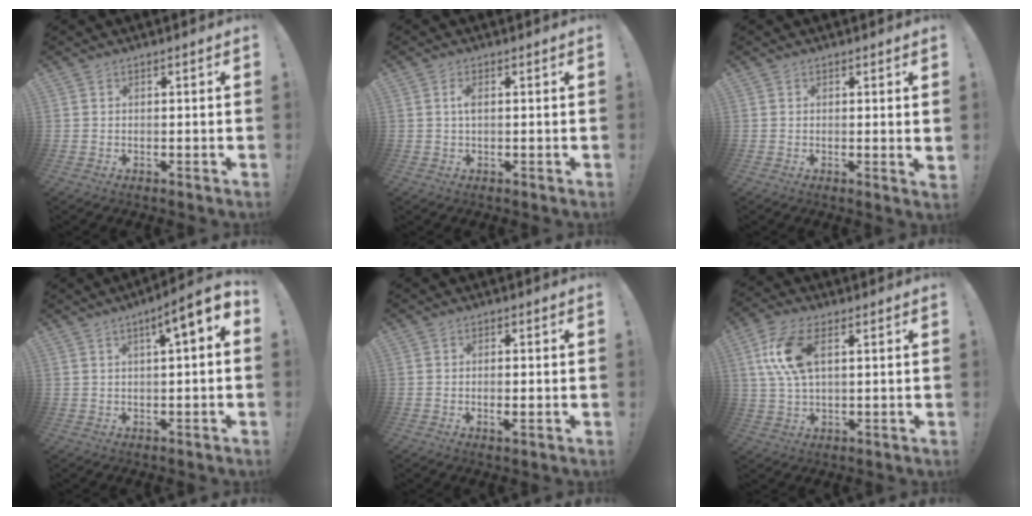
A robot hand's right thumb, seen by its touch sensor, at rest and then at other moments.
{"total": 2.1, "force": [0.1, 0.7, 2.0], "torque": [-0.033, 0.002, -0.001]}
{"total": 1.5, "force": [0.7, -0.1, 1.3], "torque": [-0.007, -0.008, 0.008]}
{"total": 7.0, "force": [2.5, 0.8, 6.5], "torque": [-0.093, -0.018, 0.034]}
{"total": 2.1, "force": [-0.3, 0.2, 2.1], "torque": [-0.037, -0.001, -0.006]}
{"total": 11.8, "force": [3.3, 5.7, 9.8], "torque": [-0.204, -0.003, 0.059]}